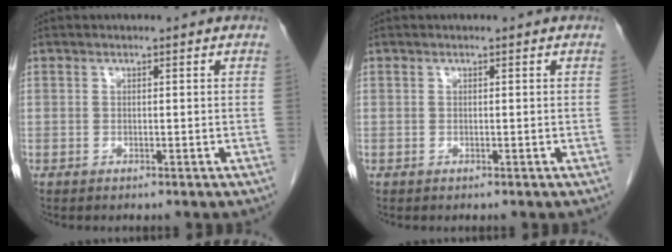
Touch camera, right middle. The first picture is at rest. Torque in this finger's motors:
{"motor_torque": [0.21, -0.18, 0.00, 0.01]}